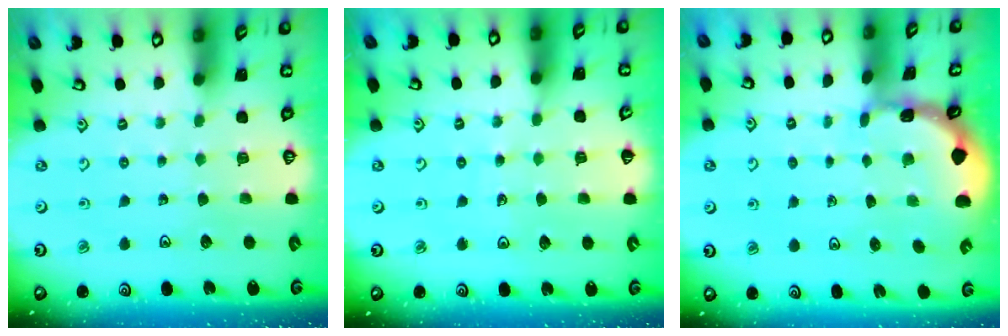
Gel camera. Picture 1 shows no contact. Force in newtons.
{"total": 5.4, "press": 5.4, "slide": 0.6}
{"total": 1.0, "press": 1.0, "slide": 0.2}